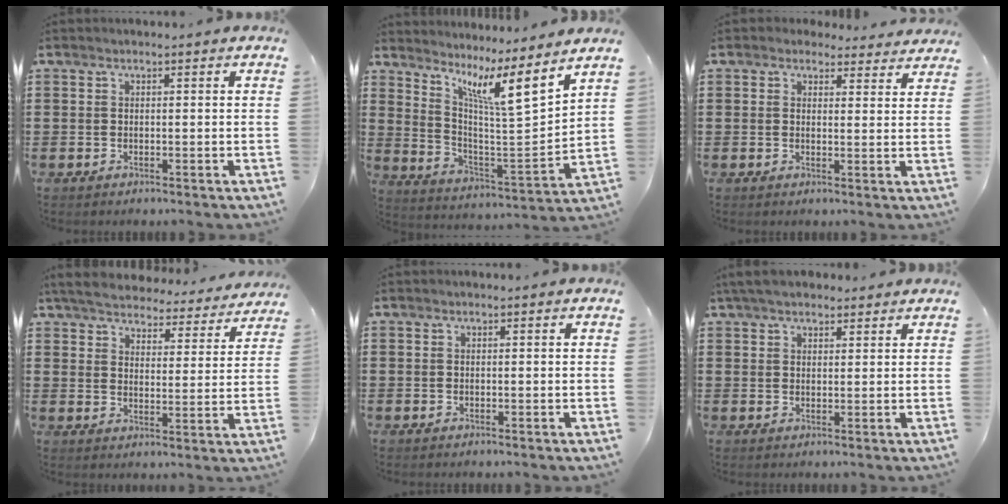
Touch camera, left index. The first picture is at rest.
{"total": 9.9, "force": [6.9, 1.0, 7.0], "torque": [-0.133, -0.051, 0.108]}
{"total": 2.7, "force": [2.5, 1.0, 0.3], "torque": [-0.007, -0.006, 0.044]}
{"total": 5.3, "force": [5.2, 0.4, 0.9], "torque": [-0.045, -0.036, 0.088]}
{"total": 0.0}
{"total": 4.0, "force": [3.4, 1.3, 1.6], "torque": [-0.041, 0.000, 0.065]}